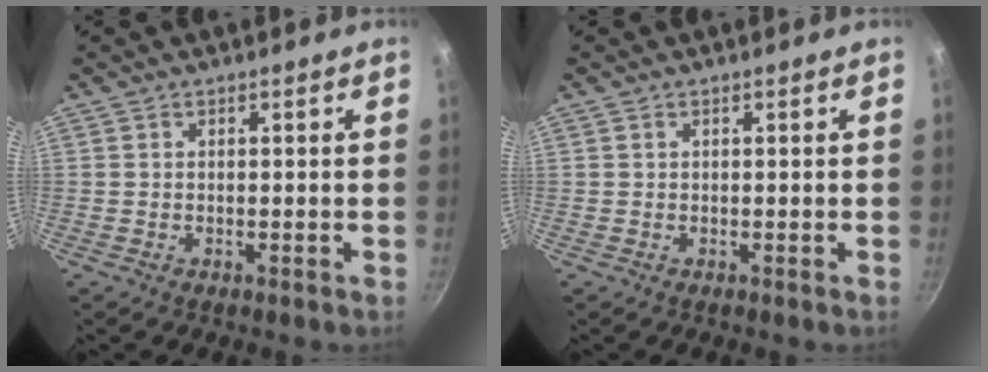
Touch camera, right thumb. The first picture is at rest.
{"total": 0.0}